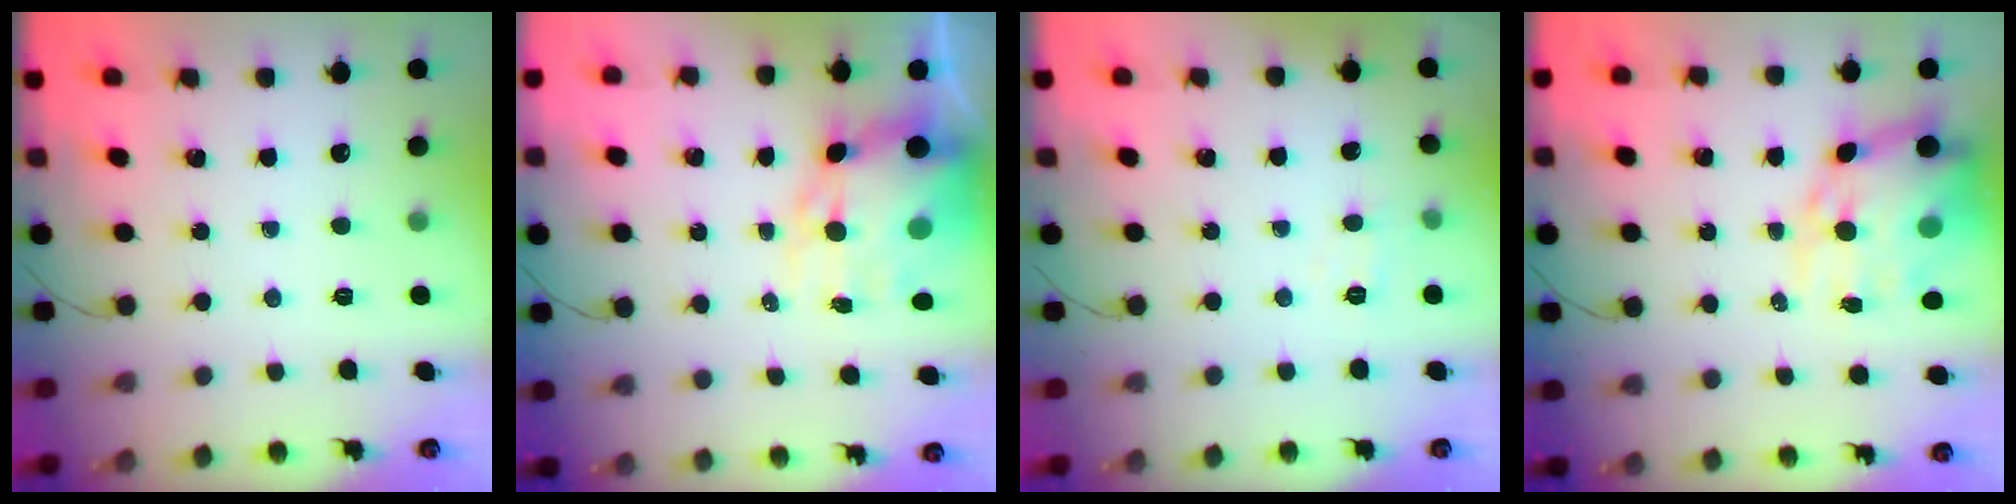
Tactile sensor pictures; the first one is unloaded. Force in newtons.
{"total": 12.6, "press": 12.2, "slide": 3.1}
{"total": 4.3, "press": 4.0, "slide": 1.5}
{"total": 16.8, "press": 16.3, "slide": 4.2}